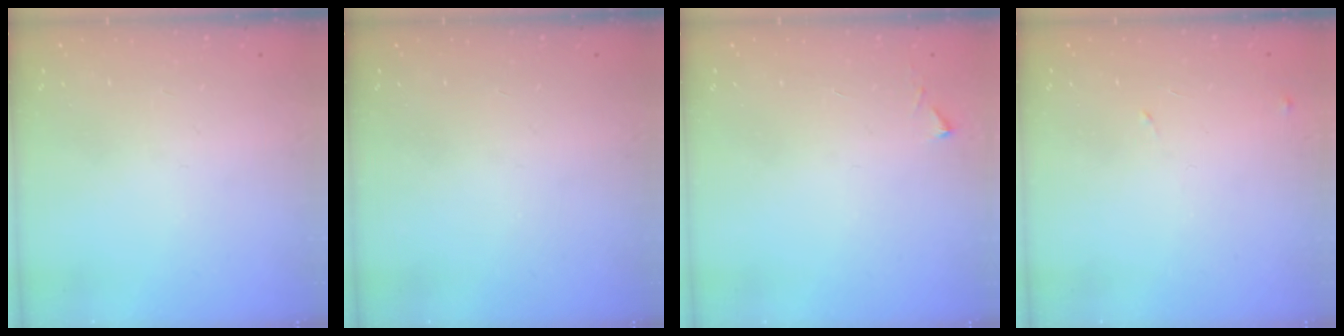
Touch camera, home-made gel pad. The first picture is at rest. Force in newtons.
{"total": 0.0}
{"total": 4.8, "press": 4.8, "slide": 0.6}
{"total": 8.1, "press": 8.1, "slide": 0.6}